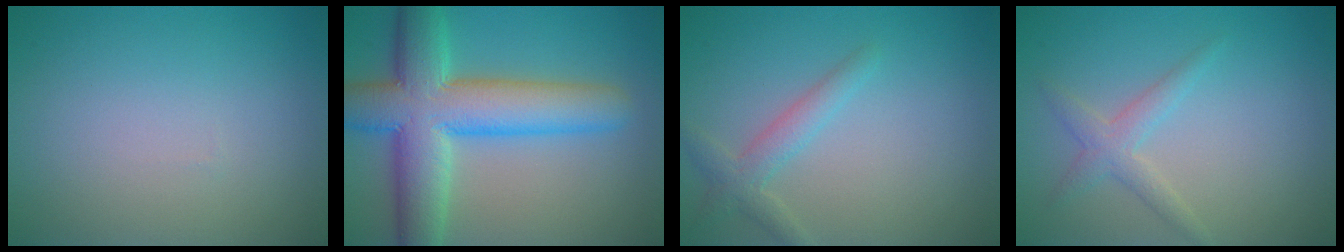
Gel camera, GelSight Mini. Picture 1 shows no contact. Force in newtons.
{"total": 10.0, "press": 10.0, "slide": 0.5}
{"total": 2.3, "press": 2.3, "slide": 0.0}
{"total": 2.1, "press": 2.1, "slide": 0.1}